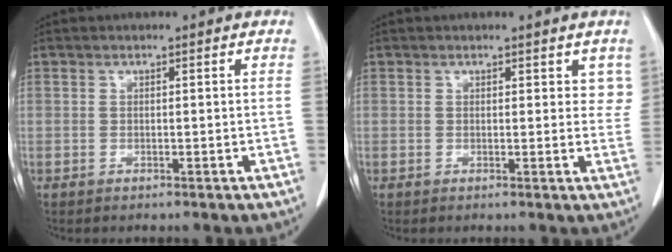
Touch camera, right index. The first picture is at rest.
{"total": 2.9, "force": [1.9, 1.8, 1.3], "torque": [0.004, -0.002, 0.019]}